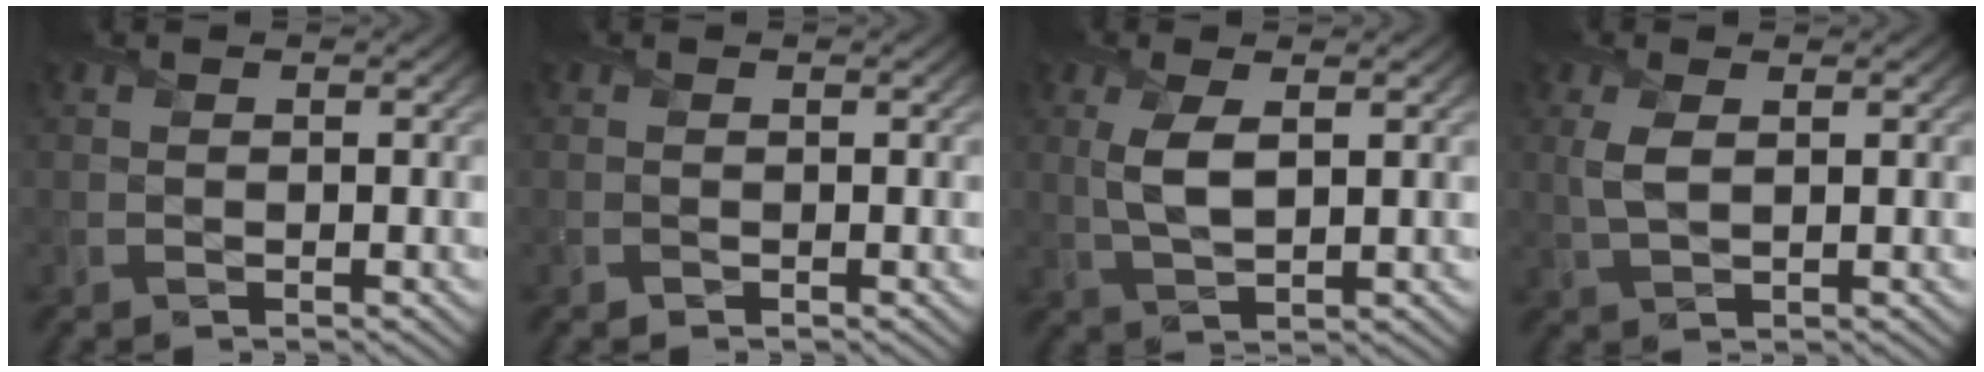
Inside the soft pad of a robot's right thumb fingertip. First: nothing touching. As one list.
[{"total": 0.0}, {"total": 4.2, "force": [1.0, 1.6, 3.7], "torque": [-0.088, -0.001, 0.025]}, {"total": 2.7, "force": [0.8, 1.1, 2.3], "torque": [-0.062, 0.000, 0.019]}]